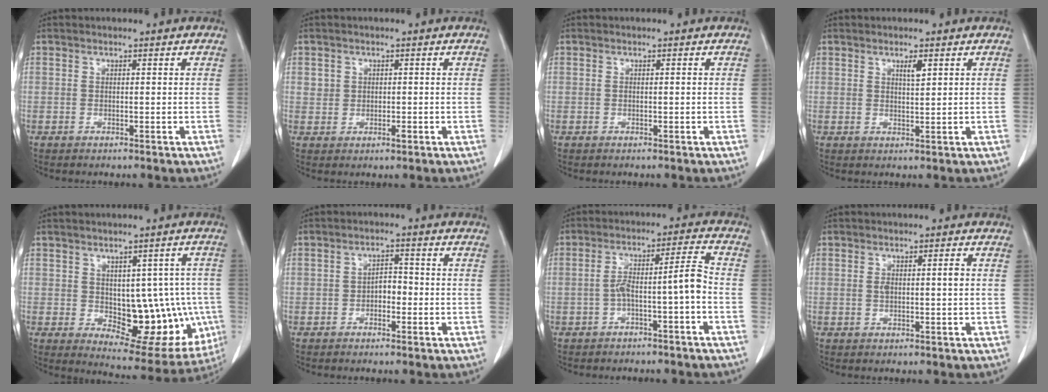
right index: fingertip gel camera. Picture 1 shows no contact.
{"total": 1.9, "force": [0.5, 1.7, 0.9], "torque": [-0.010, -0.003, 0.006]}
{"total": 0.5, "force": [0.1, 0.0, 0.5], "torque": [-0.008, -0.001, 0.002]}
{"total": 2.1, "force": [1.2, 0.3, 1.7], "torque": [-0.027, -0.007, 0.019]}
{"total": 14.6, "force": [-1.7, 7.2, 12.5], "torque": [-0.138, 0.007, 0.003]}
{"total": 2.9, "force": [-0.5, 1.5, 2.4], "torque": [-0.026, 0.008, -0.012]}
{"total": 6.6, "force": [-2.1, -0.1, 6.2], "torque": [-0.103, 0.030, -0.031]}
{"total": 2.8, "force": [0.5, 0.6, 2.7], "torque": [-0.047, 0.004, 0.010]}